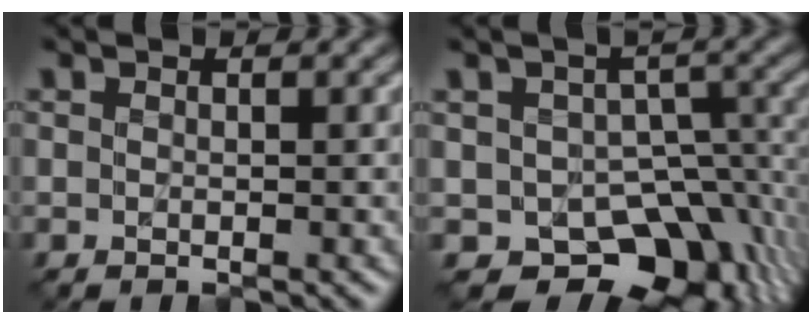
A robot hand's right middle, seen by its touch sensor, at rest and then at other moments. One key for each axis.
{"total": 8.2, "fx": -3.8, "fy": 5.2, "fz": 5.1, "tx": -0.056, "ty": -0.018, "tz": -0.054}